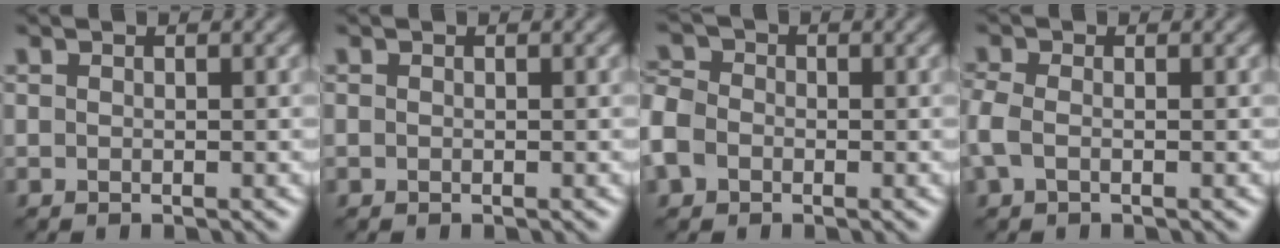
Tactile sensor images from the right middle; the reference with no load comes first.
{"total": 0.0}
{"total": 4.3, "force": [-1.2, 3.4, 2.2], "torque": [-0.068, 0.000, -0.033]}
{"total": 2.3, "force": [-0.5, 1.5, 1.7], "torque": [-0.052, 0.001, -0.018]}